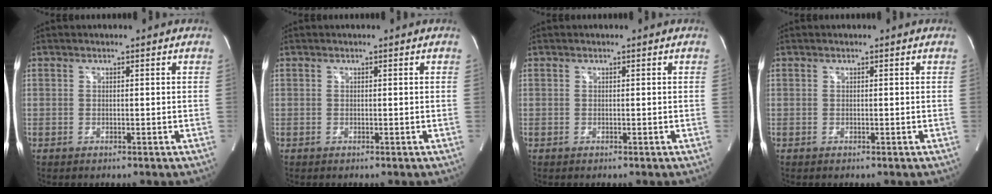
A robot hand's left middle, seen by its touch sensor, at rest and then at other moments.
{"total": 0.0}
{"total": 0.0}
{"total": 0.0}